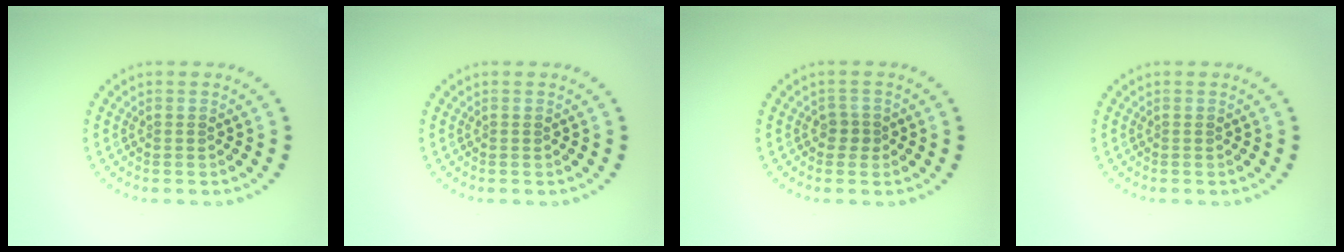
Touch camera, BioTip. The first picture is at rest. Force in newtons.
{"total": 0.0}
{"total": 1.3, "press": 1.1, "slide": 0.6}
{"total": 0.0}